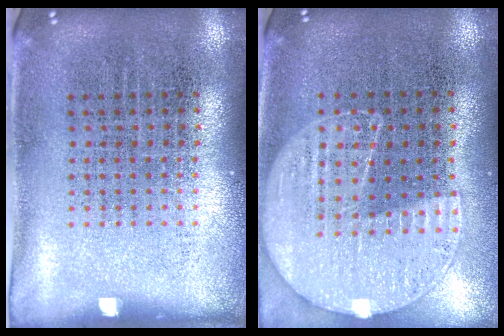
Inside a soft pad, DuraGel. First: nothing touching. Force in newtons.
{"total": 1.1, "press": 1.1, "slide": 0.4}